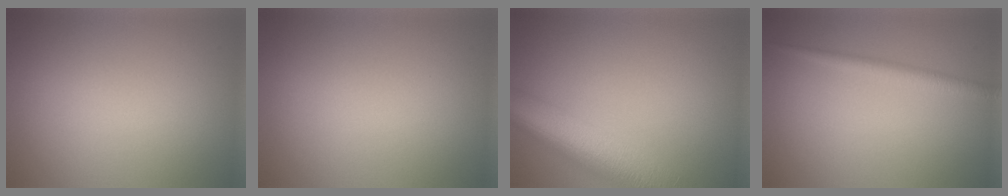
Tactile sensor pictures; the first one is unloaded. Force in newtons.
{"total": 0.0}
{"total": 10.2, "press": 10.1, "slide": 0.6}
{"total": 1.8, "press": 1.8, "slide": 0.1}